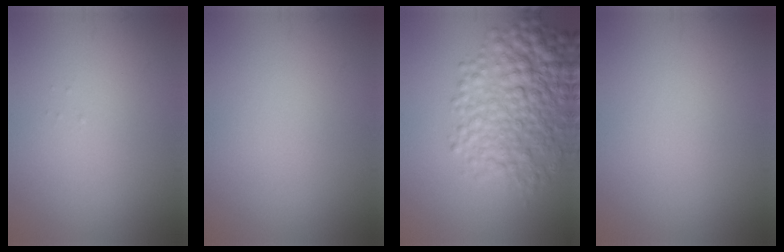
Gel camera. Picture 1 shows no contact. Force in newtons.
{"total": 0.0}
{"total": 7.7, "press": 7.7, "slide": 0.2}
{"total": 0.0}